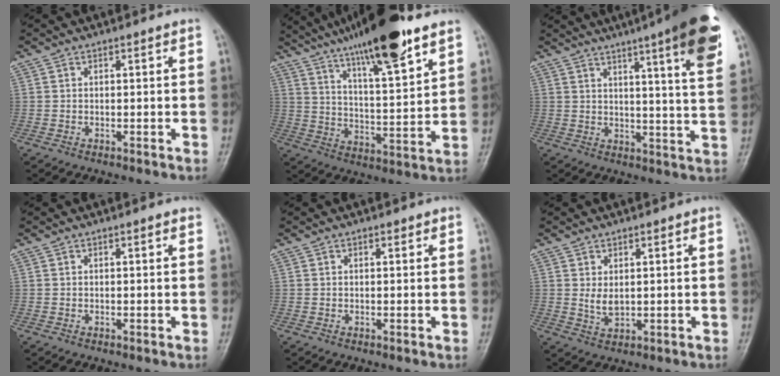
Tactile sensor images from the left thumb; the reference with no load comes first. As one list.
[{"total": 19.6, "force": [13.3, 3.5, 13.9], "torque": [-0.212, -0.052, 0.221]}, {"total": 17.1, "force": [9.9, 1.7, 13.8], "torque": [-0.169, -0.033, 0.118]}, {"total": 0.8, "force": [0.5, 0.2, 0.6], "torque": [-0.007, 0.000, 0.004]}, {"total": 0.9, "force": [0.6, 0.5, 0.4], "torque": [-0.001, -0.002, 0.005]}, {"total": 3.3, "force": [0.9, 1.9, 2.5], "torque": [-0.038, -0.014, 0.023]}]